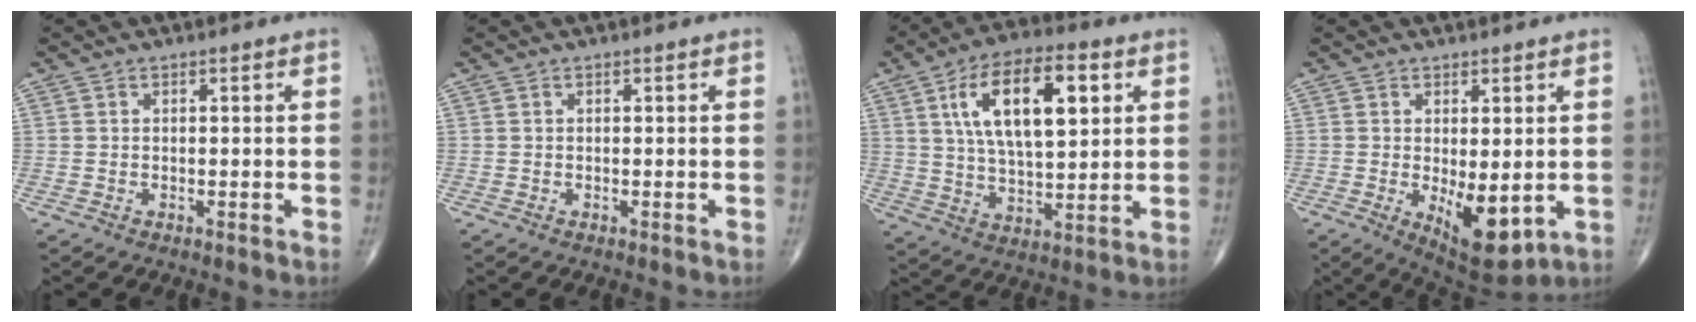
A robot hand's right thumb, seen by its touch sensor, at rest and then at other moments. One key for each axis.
{"total": 0.0}
{"total": 17.2, "fx": 5.5, "fy": 7.6, "fz": 14.4, "tx": -0.230, "ty": -0.006, "tz": 0.096}
{"total": 9.6, "fx": -1.6, "fy": 4.3, "fz": 8.4, "tx": -0.110, "ty": -0.022, "tz": -0.009}